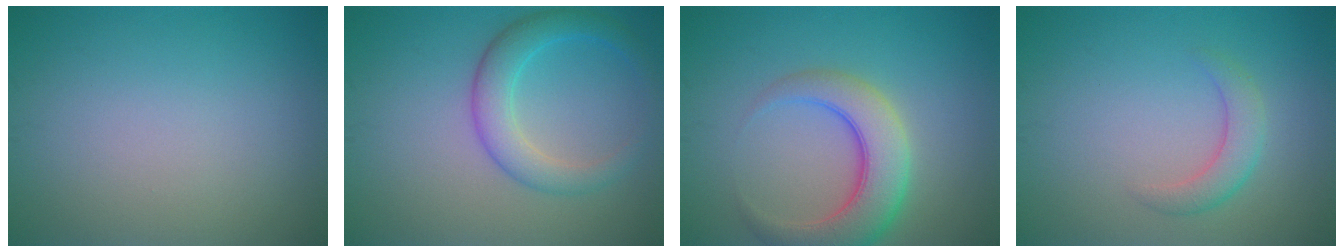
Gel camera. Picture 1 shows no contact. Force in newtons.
{"total": 4.0, "press": 4.0, "slide": 0.2}
{"total": 6.1, "press": 6.1, "slide": 0.5}
{"total": 2.4, "press": 2.4, "slide": 0.2}